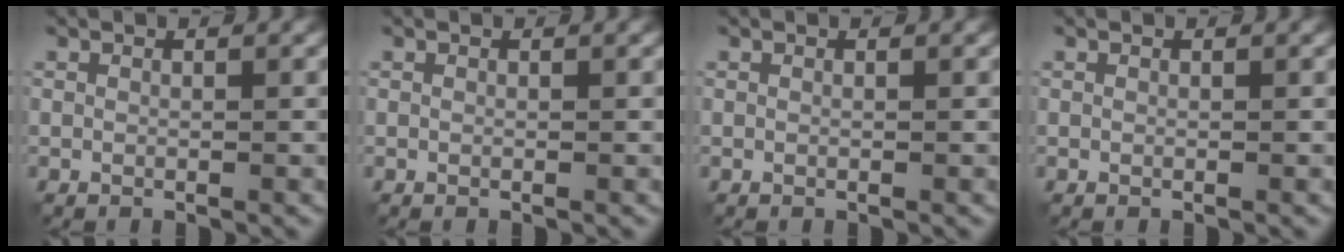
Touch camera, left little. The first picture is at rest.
{"total": 0.0}
{"total": 0.0}
{"total": 0.0}